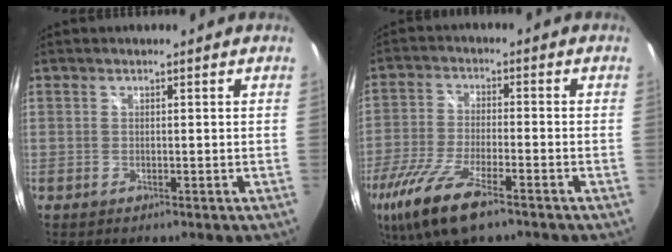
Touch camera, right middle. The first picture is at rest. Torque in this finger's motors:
{"motor_torque": [1.42, -0.72, 0.30, 0.21]}